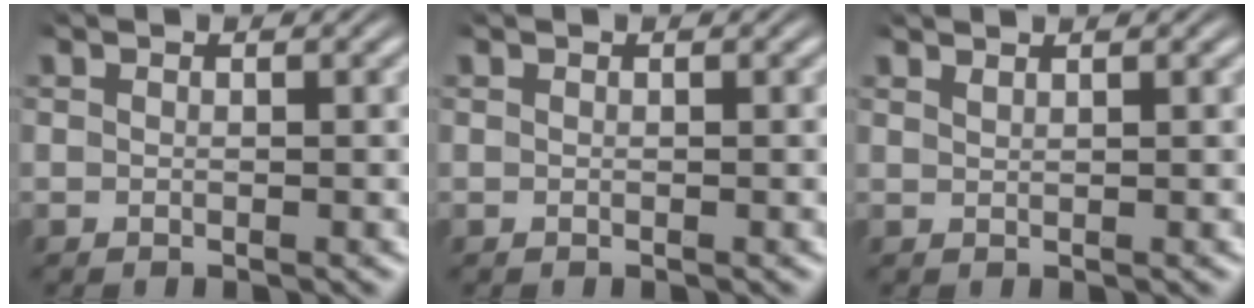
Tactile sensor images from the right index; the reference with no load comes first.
{"total": 0.0}
{"total": 1.3, "force": [1.0, -0.9, -0.1], "torque": [0.008, -0.001, 0.023]}